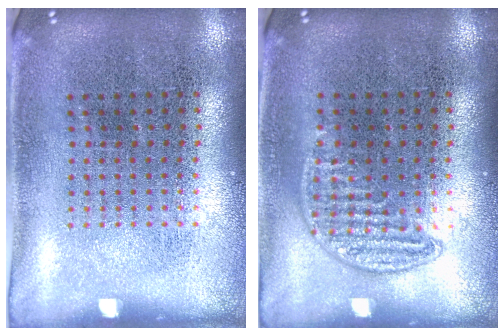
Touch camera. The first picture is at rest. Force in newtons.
{"total": 1.0, "press": 0.8, "slide": 0.4}